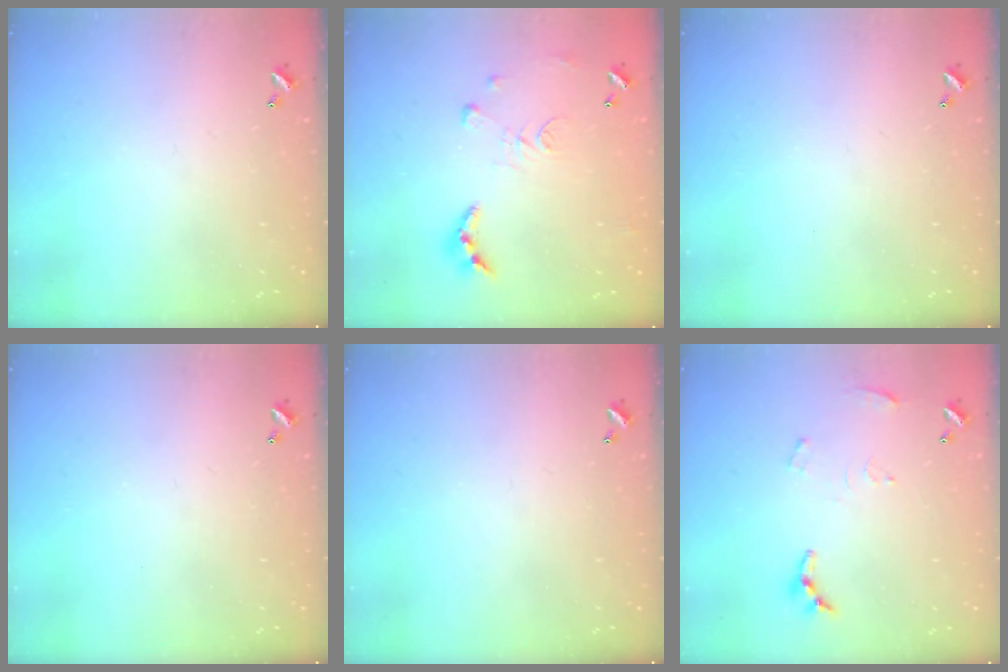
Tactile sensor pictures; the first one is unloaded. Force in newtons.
{"total": 9.6, "press": 9.5, "slide": 0.9}
{"total": 0.0}
{"total": 0.0}
{"total": 0.0}
{"total": 6.2, "press": 6.2, "slide": 0.5}